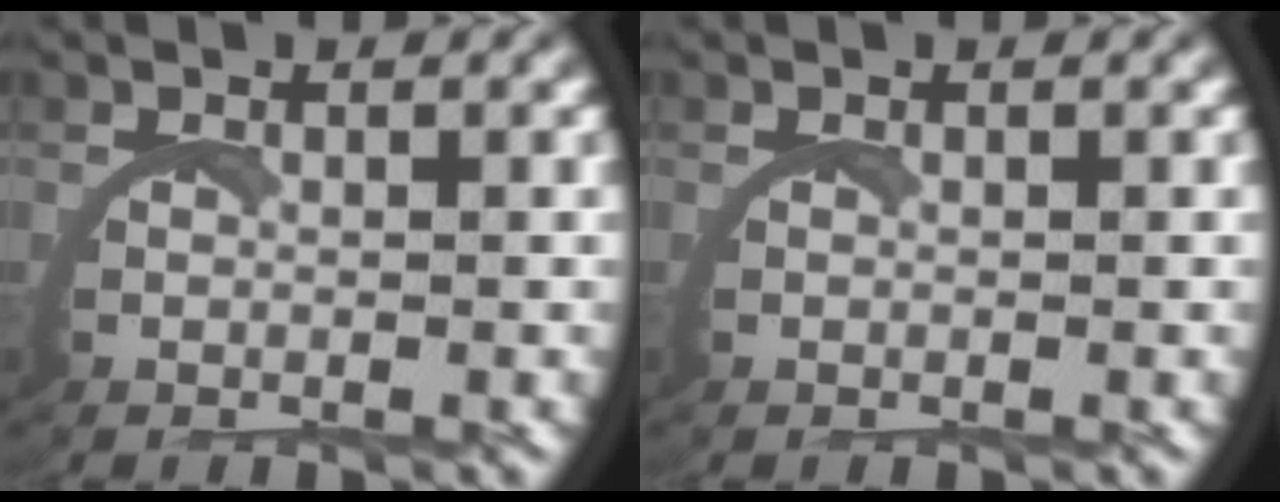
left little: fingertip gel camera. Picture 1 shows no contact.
{"total": 0.0}